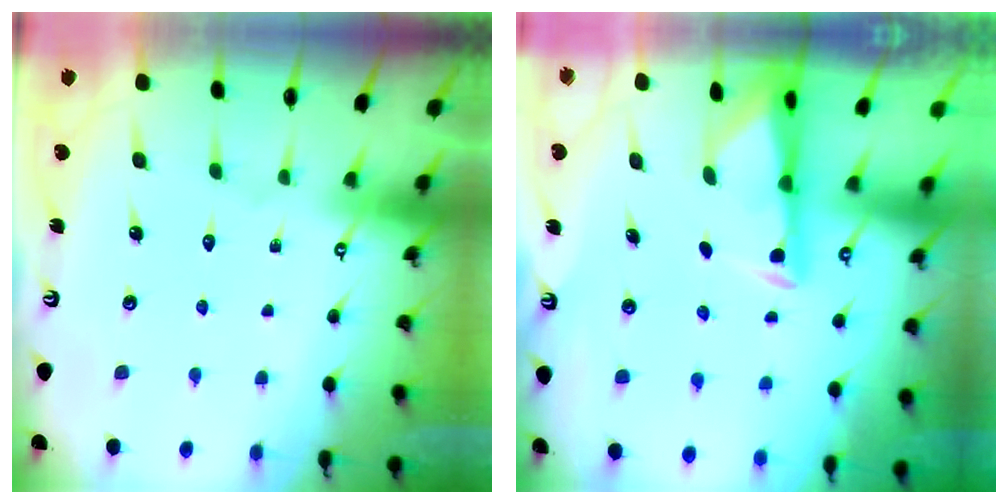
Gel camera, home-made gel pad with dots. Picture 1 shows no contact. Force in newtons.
{"total": 2.9, "press": 2.9, "slide": 0.6}